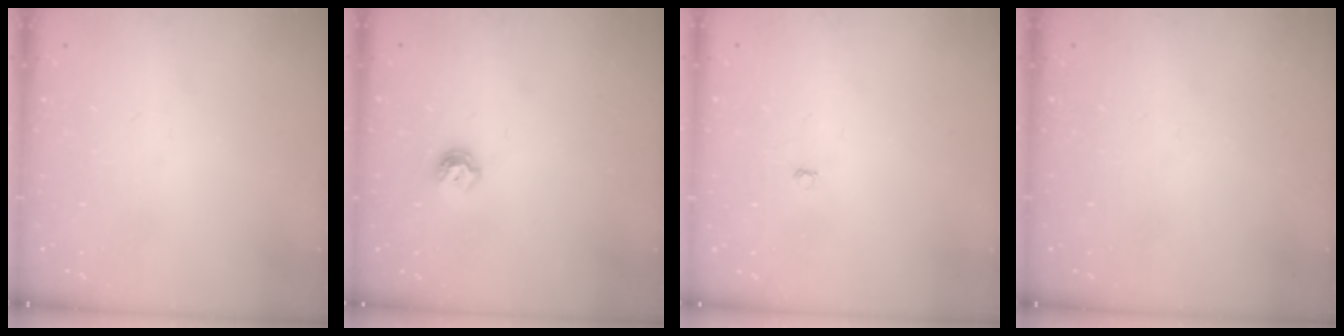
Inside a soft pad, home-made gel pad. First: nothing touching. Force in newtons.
{"total": 5.2, "press": 5.1, "slide": 0.8}
{"total": 3.0, "press": 3.0, "slide": 0.3}
{"total": 0.0}